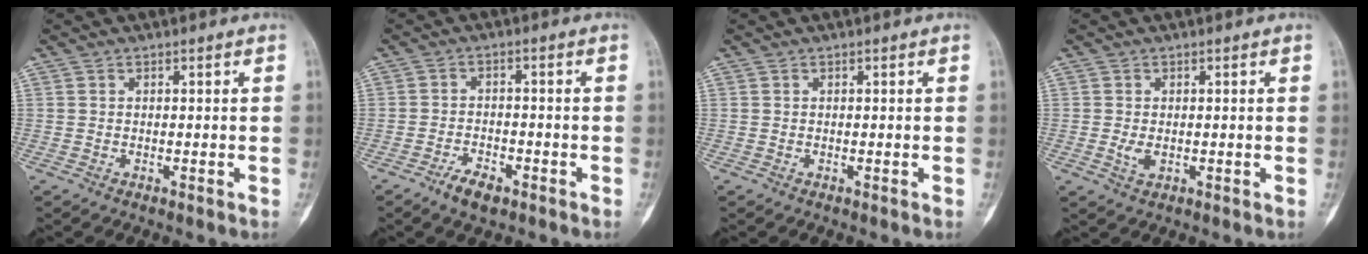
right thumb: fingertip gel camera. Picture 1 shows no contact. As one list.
[{"total": 4.5, "force": [-3.0, 2.0, 2.8], "torque": [-0.048, 0.014, -0.051]}, {"total": 0.0}, {"total": 2.2, "force": [-0.2, 1.4, 1.7], "torque": [-0.034, -0.004, -0.003]}]